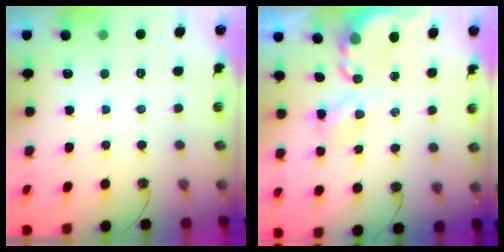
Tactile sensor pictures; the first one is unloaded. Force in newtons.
{"total": 4.1, "press": 4.0, "slide": 0.3}